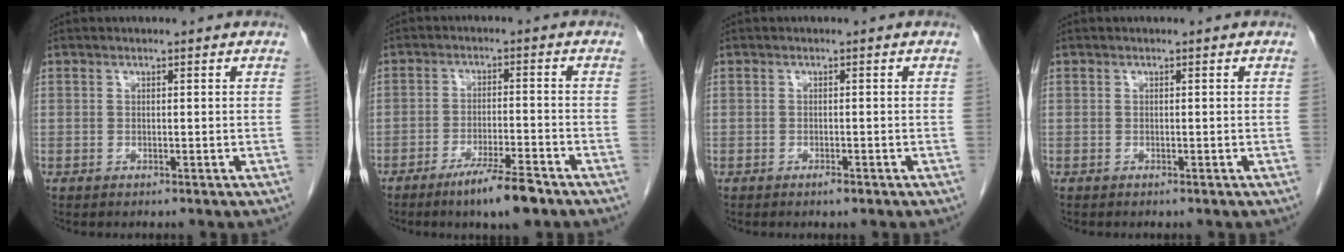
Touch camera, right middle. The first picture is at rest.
{"total": 7.3, "force": [-5.2, 0.5, 5.2], "torque": [-0.091, -0.013, -0.086]}
{"total": 0.8, "force": [-0.6, 0.2, 0.5], "torque": [-0.011, -0.001, -0.006]}
{"total": 0.0}